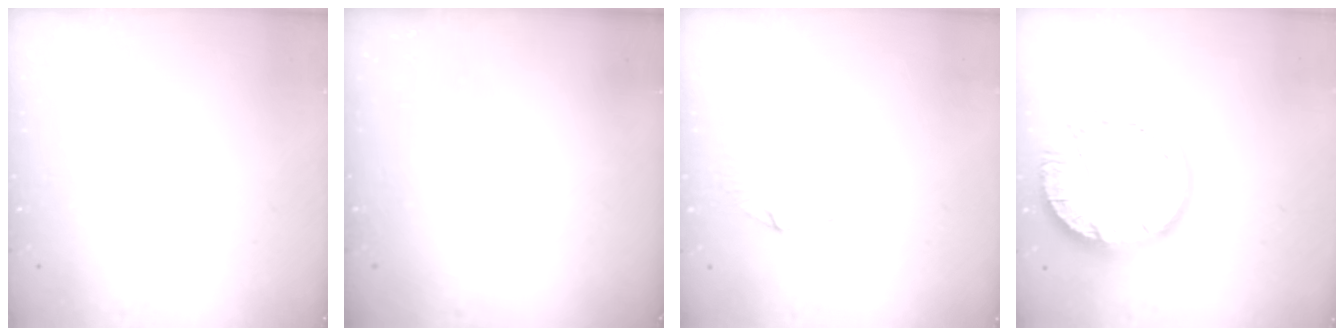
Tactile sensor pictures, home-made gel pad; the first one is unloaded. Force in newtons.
{"total": 0.0}
{"total": 3.4, "press": 3.4, "slide": 0.4}
{"total": 15.2, "press": 15.2, "slide": 1.4}